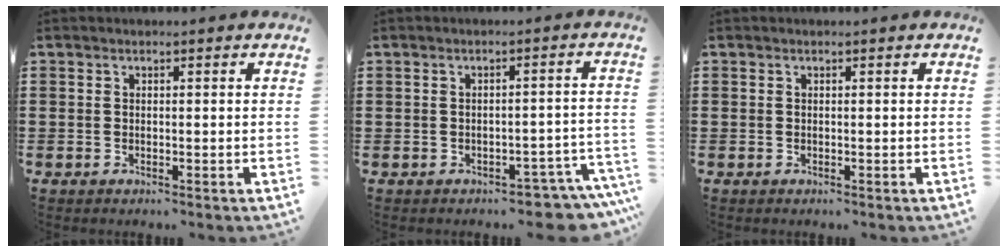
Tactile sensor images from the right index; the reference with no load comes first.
{"total": 3.1, "force": [-3.0, 0.7, 0.6], "torque": [-0.014, 0.004, -0.062]}
{"total": 0.0}